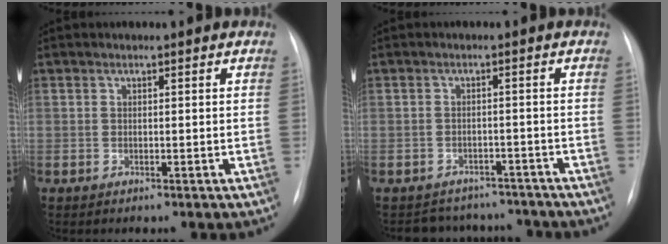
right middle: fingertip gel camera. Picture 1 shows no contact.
{"total": 7.9, "force": [-7.3, 3.1, 0.4], "torque": [0.000, 0.019, -0.087]}